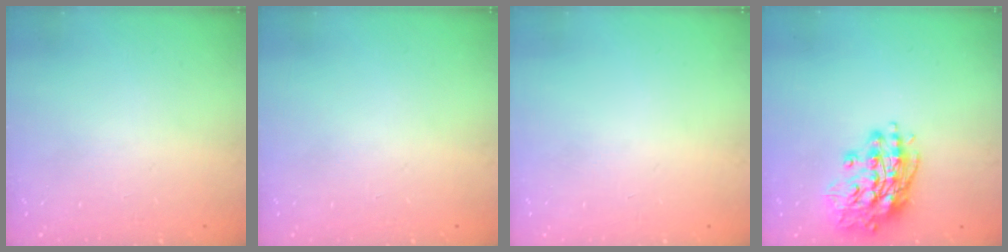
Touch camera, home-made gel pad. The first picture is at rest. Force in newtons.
{"total": 0.0}
{"total": 0.0}
{"total": 15.4, "press": 15.2, "slide": 2.6}